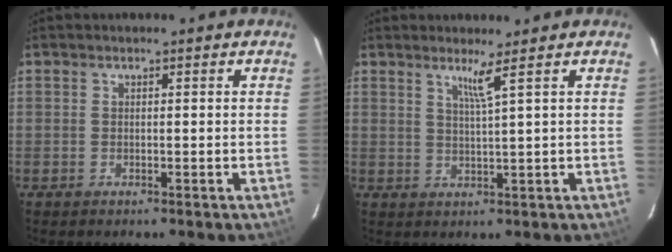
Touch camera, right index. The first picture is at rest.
{"total": 2.9, "force": [1.7, -1.1, 2.0], "torque": [-0.040, -0.015, 0.031]}